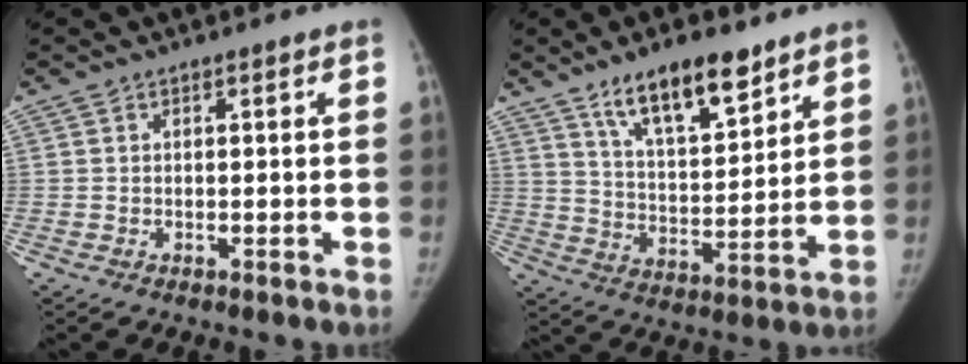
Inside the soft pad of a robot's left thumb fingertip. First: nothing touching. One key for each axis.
{"total": 13.8, "fx": 9.4, "fy": 4.7, "fz": 9.0, "tx": -0.124, "ty": -0.054, "tz": 0.167}